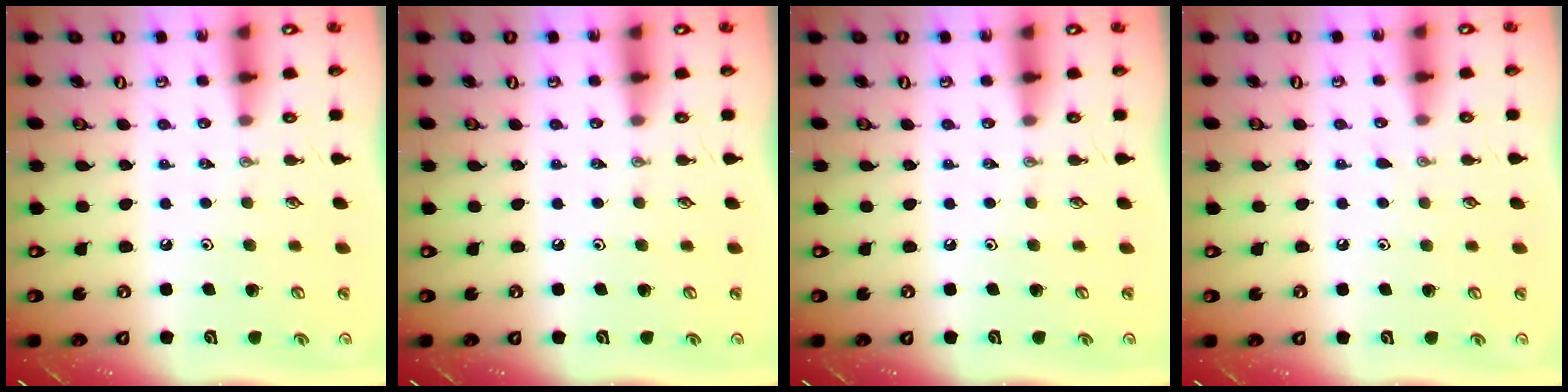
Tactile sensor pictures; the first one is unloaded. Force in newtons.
{"total": 0.0}
{"total": 0.0}
{"total": 3.0, "press": 2.9, "slide": 0.4}